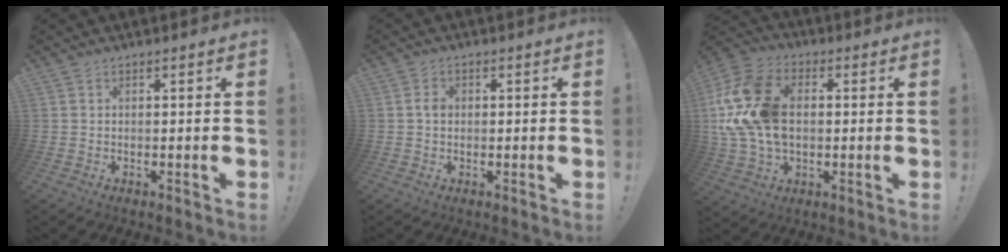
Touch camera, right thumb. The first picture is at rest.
{"total": 2.7, "force": [-0.1, 1.9, 1.8], "torque": [-0.036, 0.009, -0.002]}
{"total": 19.4, "force": [1.7, 14.0, 13.3], "torque": [-0.257, 0.010, 0.037]}